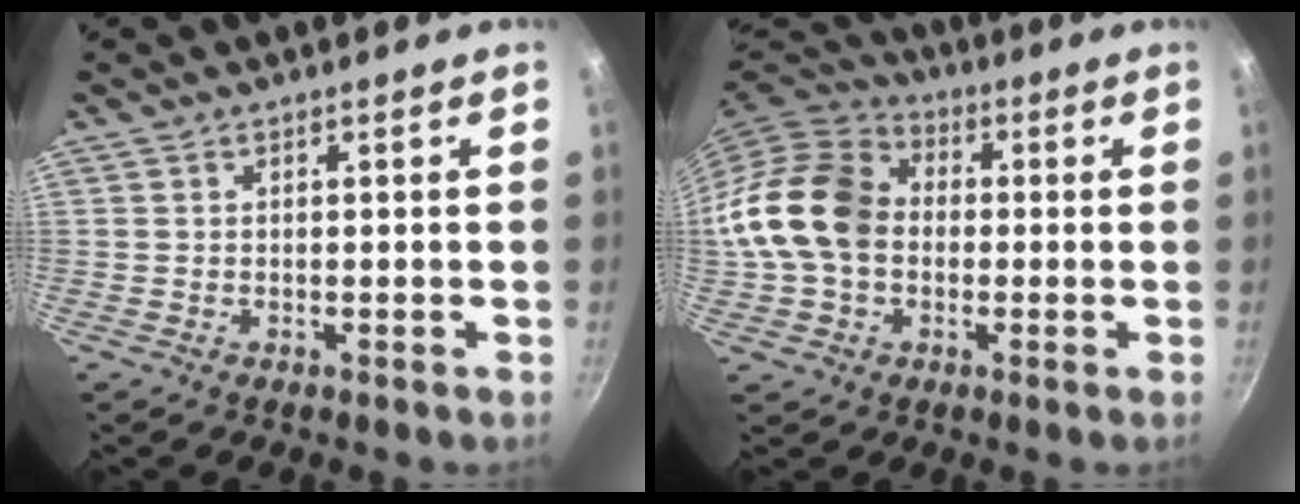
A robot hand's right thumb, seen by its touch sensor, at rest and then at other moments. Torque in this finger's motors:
{"motor_torque": [2.13, 2.23, 1.11, -1.20, 0.20]}